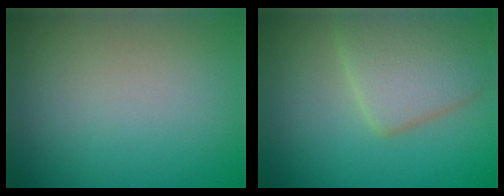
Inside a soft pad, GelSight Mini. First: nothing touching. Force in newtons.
{"total": 5.2, "press": 5.1, "slide": 0.3}